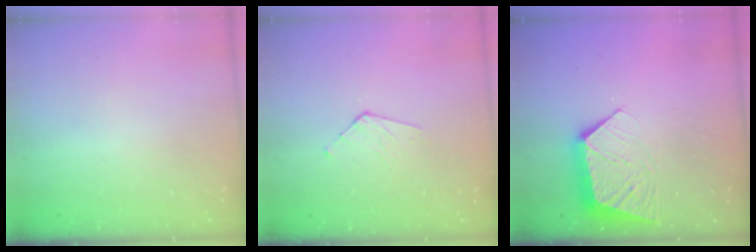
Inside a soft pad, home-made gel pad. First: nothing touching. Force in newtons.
{"total": 3.6, "press": 3.6, "slide": 0.3}
{"total": 10.6, "press": 10.5, "slide": 0.5}